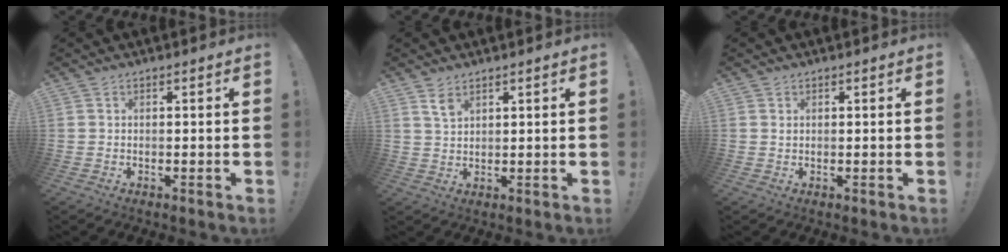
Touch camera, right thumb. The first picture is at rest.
{"total": 4.0, "force": [2.7, 1.9, 2.2], "torque": [-0.024, -0.019, 0.046]}
{"total": 0.5, "force": [0.3, 0.4, 0.0], "torque": [0.001, 0.001, 0.007]}